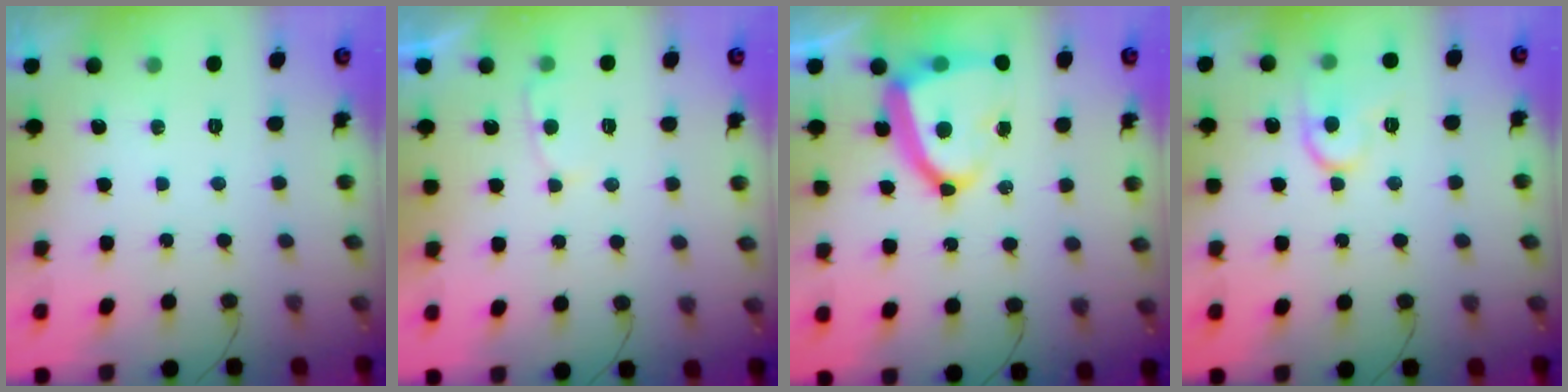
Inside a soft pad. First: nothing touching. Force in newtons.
{"total": 3.6, "press": 3.6, "slide": 0.2}
{"total": 16.9, "press": 16.8, "slide": 1.9}
{"total": 12.3, "press": 12.3, "slide": 1.0}